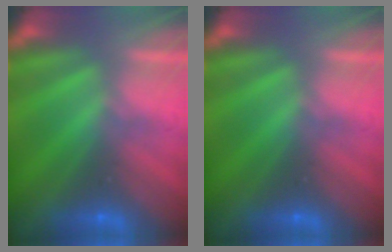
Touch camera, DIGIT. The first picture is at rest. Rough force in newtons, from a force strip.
{"total": 0.0}